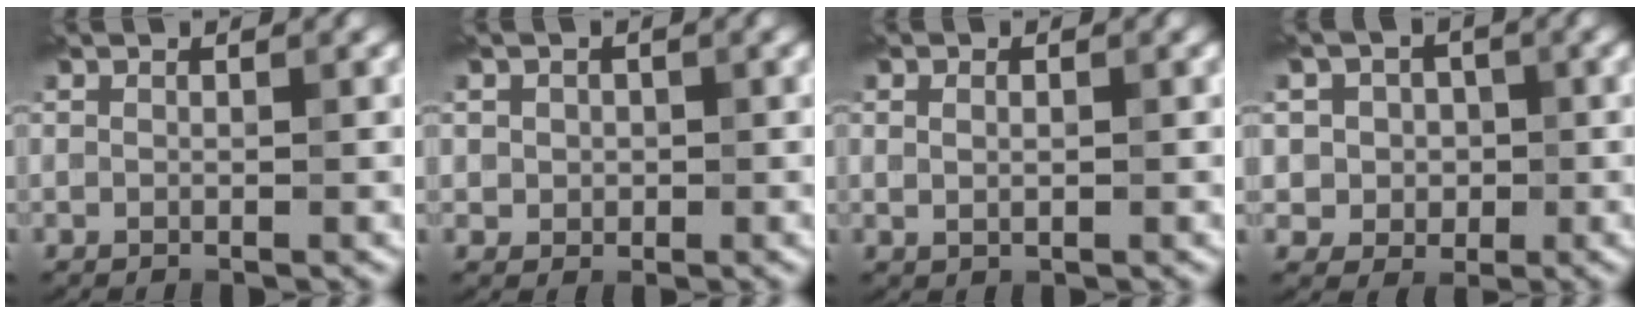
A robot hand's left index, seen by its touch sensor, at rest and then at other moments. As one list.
[{"total": 1.5, "force": [0.1, 1.4, 0.6], "torque": [-0.008, -0.004, 0.003]}, {"total": 1.1, "force": [0.1, 0.7, 0.8], "torque": [-0.018, -0.001, 0.007]}, {"total": 4.1, "force": [0.5, 3.8, 1.5], "torque": [-0.015, 0.011, -0.002]}]